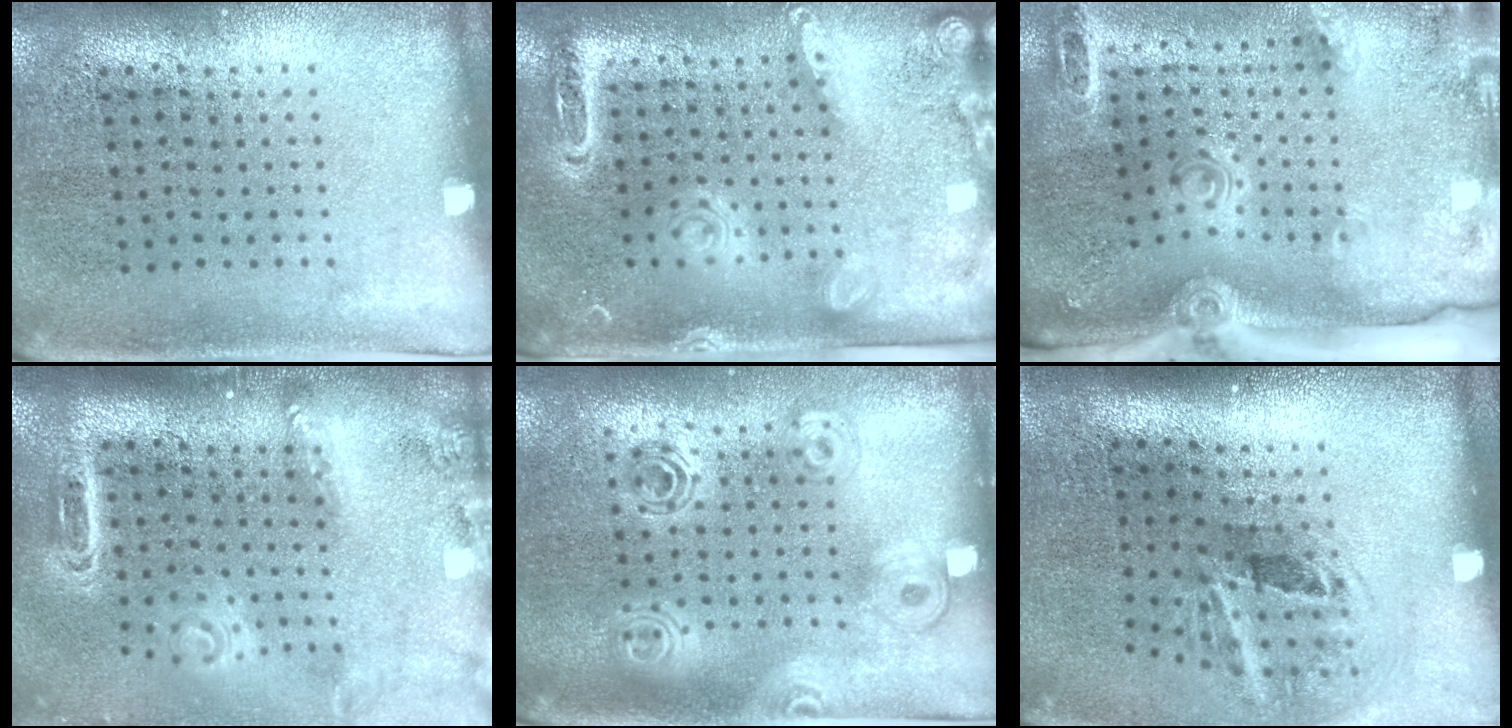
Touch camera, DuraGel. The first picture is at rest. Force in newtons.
{"total": 2.2, "press": 1.9, "slide": 1.1}
{"total": 2.9, "press": 2.1, "slide": 2.1}
{"total": 2.9, "press": 2.1, "slide": 2.1}
{"total": 1.6, "press": 1.4, "slide": 0.8}
{"total": 2.0, "press": 1.2, "slide": 1.6}